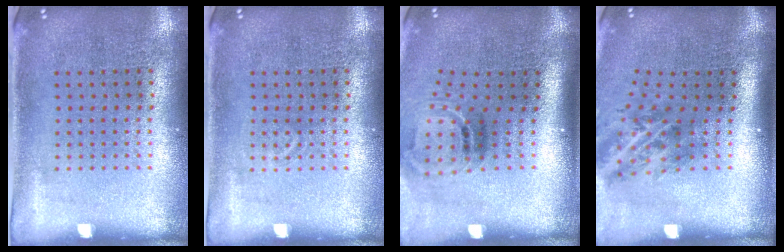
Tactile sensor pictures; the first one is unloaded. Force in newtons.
{"total": 0.6, "press": 0.5, "slide": 0.3}
{"total": 1.8, "press": 1.1, "slide": 1.4}
{"total": 2.0, "press": 1.2, "slide": 1.6}